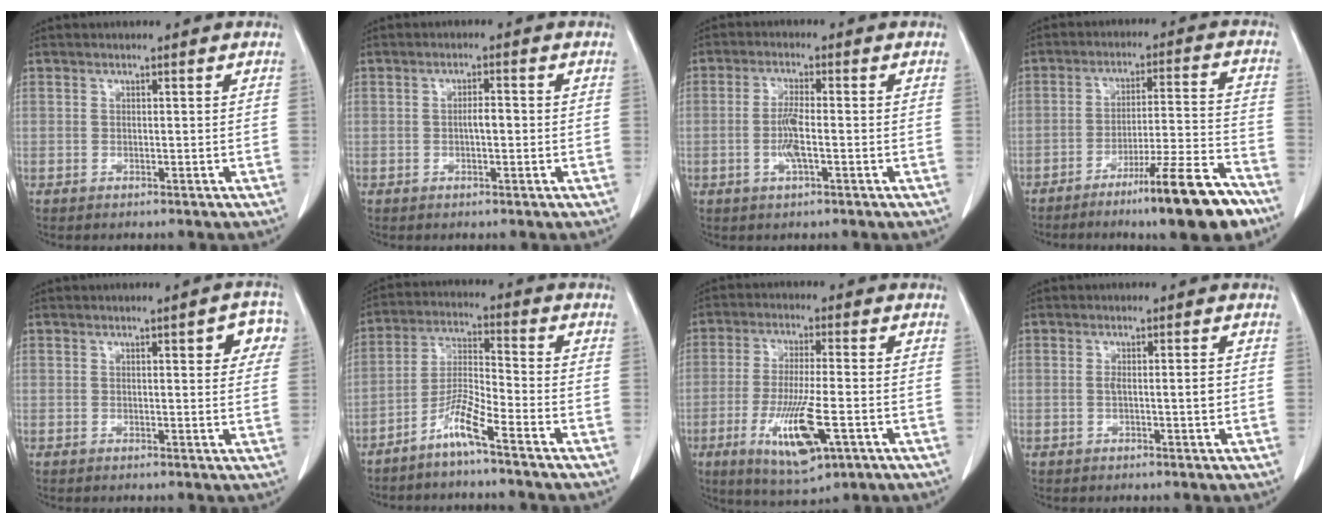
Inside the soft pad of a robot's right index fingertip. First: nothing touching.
{"total": 2.1, "force": [-0.3, 0.6, 2.0], "torque": [-0.036, 0.004, -0.005]}
{"total": 4.2, "force": [-0.8, 0.6, 4.1], "torque": [-0.083, -0.001, -0.014]}
{"total": 13.3, "force": [-9.2, 0.3, 9.7], "torque": [-0.141, -0.004, -0.145]}
{"total": 4.7, "force": [1.8, 1.4, 4.1], "torque": [-0.038, 0.009, 0.014]}
{"total": 6.5, "force": [-4.7, -0.2, 4.5], "torque": [-0.096, -0.008, -0.098]}
{"total": 11.6, "force": [-4.1, 2.1, 10.6], "torque": [-0.197, -0.022, -0.062]}
{"total": 2.3, "force": [0.0, 0.4, 2.3], "torque": [-0.038, 0.002, 0.003]}